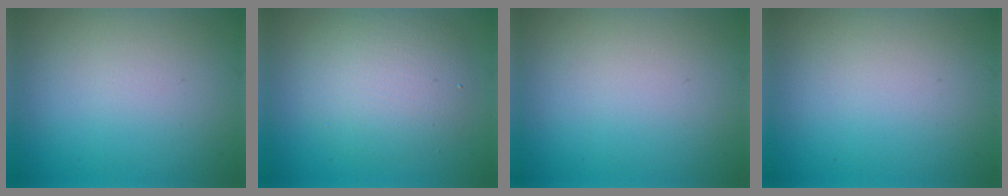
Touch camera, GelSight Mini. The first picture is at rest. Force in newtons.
{"total": 4.6, "press": 4.5, "slide": 0.1}
{"total": 0.0}
{"total": 0.0}